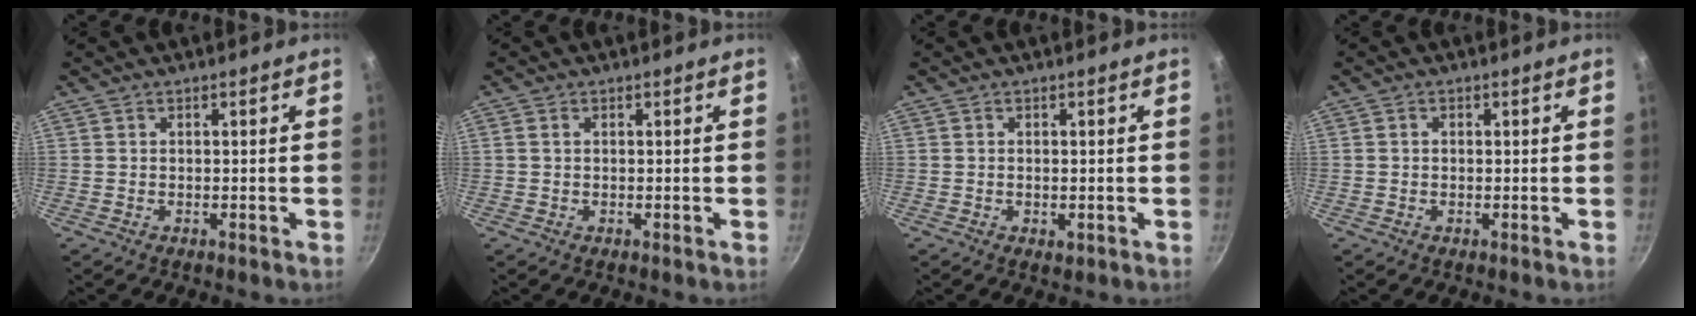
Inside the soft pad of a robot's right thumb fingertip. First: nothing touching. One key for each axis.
{"total": 0.8, "fx": 0.2, "fy": 0.6, "fz": 0.5, "tx": -0.010, "ty": 0.003, "tz": 0.002}
{"total": 1.3, "fx": -0.2, "fy": 0.8, "fz": 1.1, "tx": -0.015, "ty": -0.003, "tz": -0.002}
{"total": 0.7, "fx": 0.0, "fy": 0.6, "fz": 0.4, "tx": -0.007, "ty": 0.006, "tz": 0.000}